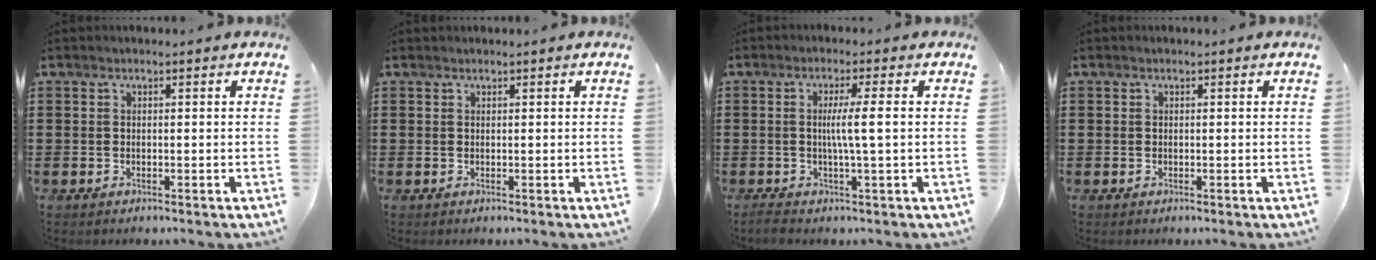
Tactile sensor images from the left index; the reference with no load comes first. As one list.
[{"total": 0.0}, {"total": 4.9, "force": [-0.1, -0.3, 4.9], "torque": [-0.091, -0.006, -0.006]}, {"total": 0.0}]